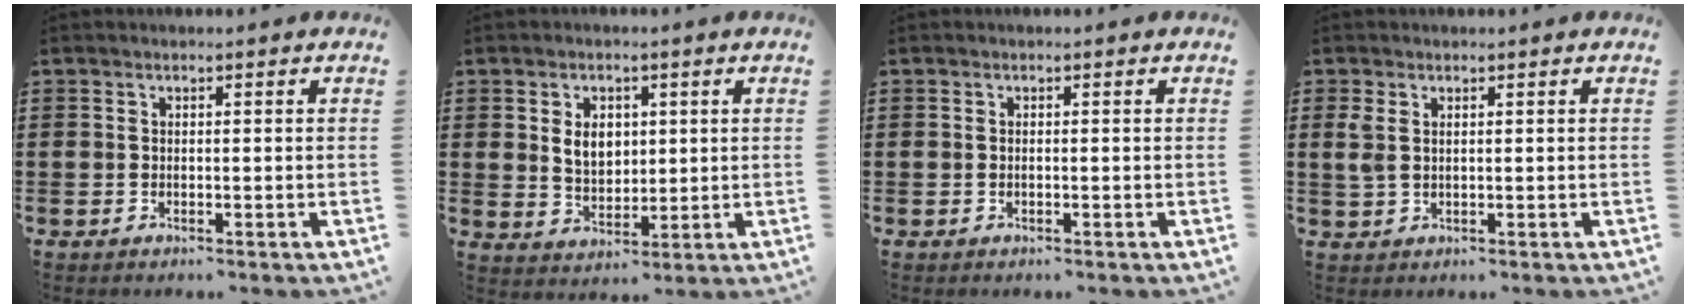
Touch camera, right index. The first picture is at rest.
{"total": 4.9, "force": [1.0, 3.5, 3.2], "torque": [-0.065, 0.009, 0.015]}
{"total": 0.0}
{"total": 2.3, "force": [0.9, 1.3, 1.6], "torque": [-0.042, 0.004, 0.014]}